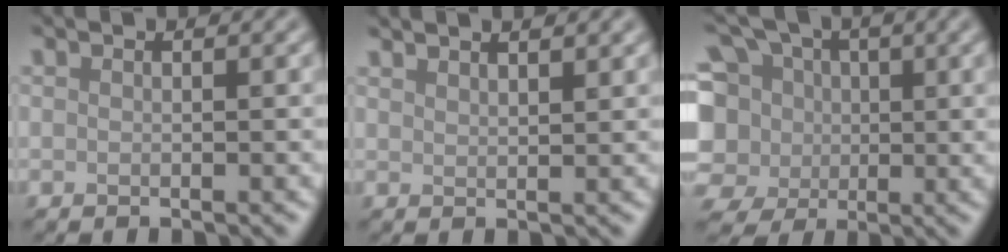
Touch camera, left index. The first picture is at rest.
{"total": 2.1, "force": [1.8, 0.4, 0.9], "torque": [-0.002, 0.005, 0.022]}
{"total": 9.3, "force": [0.0, 8.3, 4.2], "torque": [-0.107, 0.029, -0.031]}